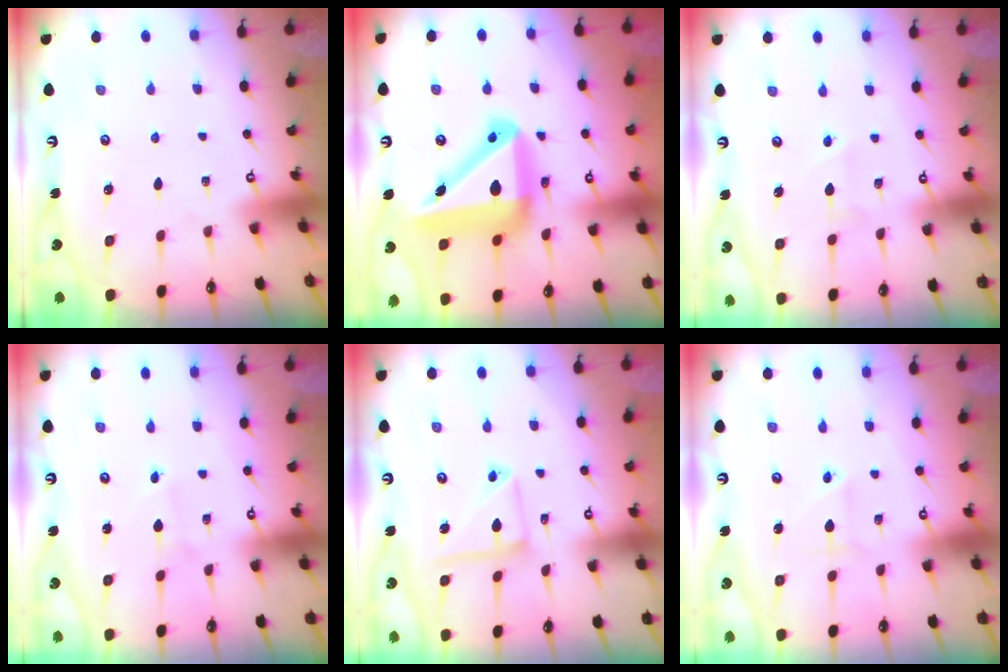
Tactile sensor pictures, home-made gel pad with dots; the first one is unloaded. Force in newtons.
{"total": 19.8, "press": 19.6, "slide": 2.9}
{"total": 3.0, "press": 2.9, "slide": 0.5}
{"total": 0.7, "press": 0.7, "slide": 0.0}
{"total": 10.3, "press": 10.3, "slide": 1.0}
{"total": 2.6, "press": 2.6, "slide": 0.3}